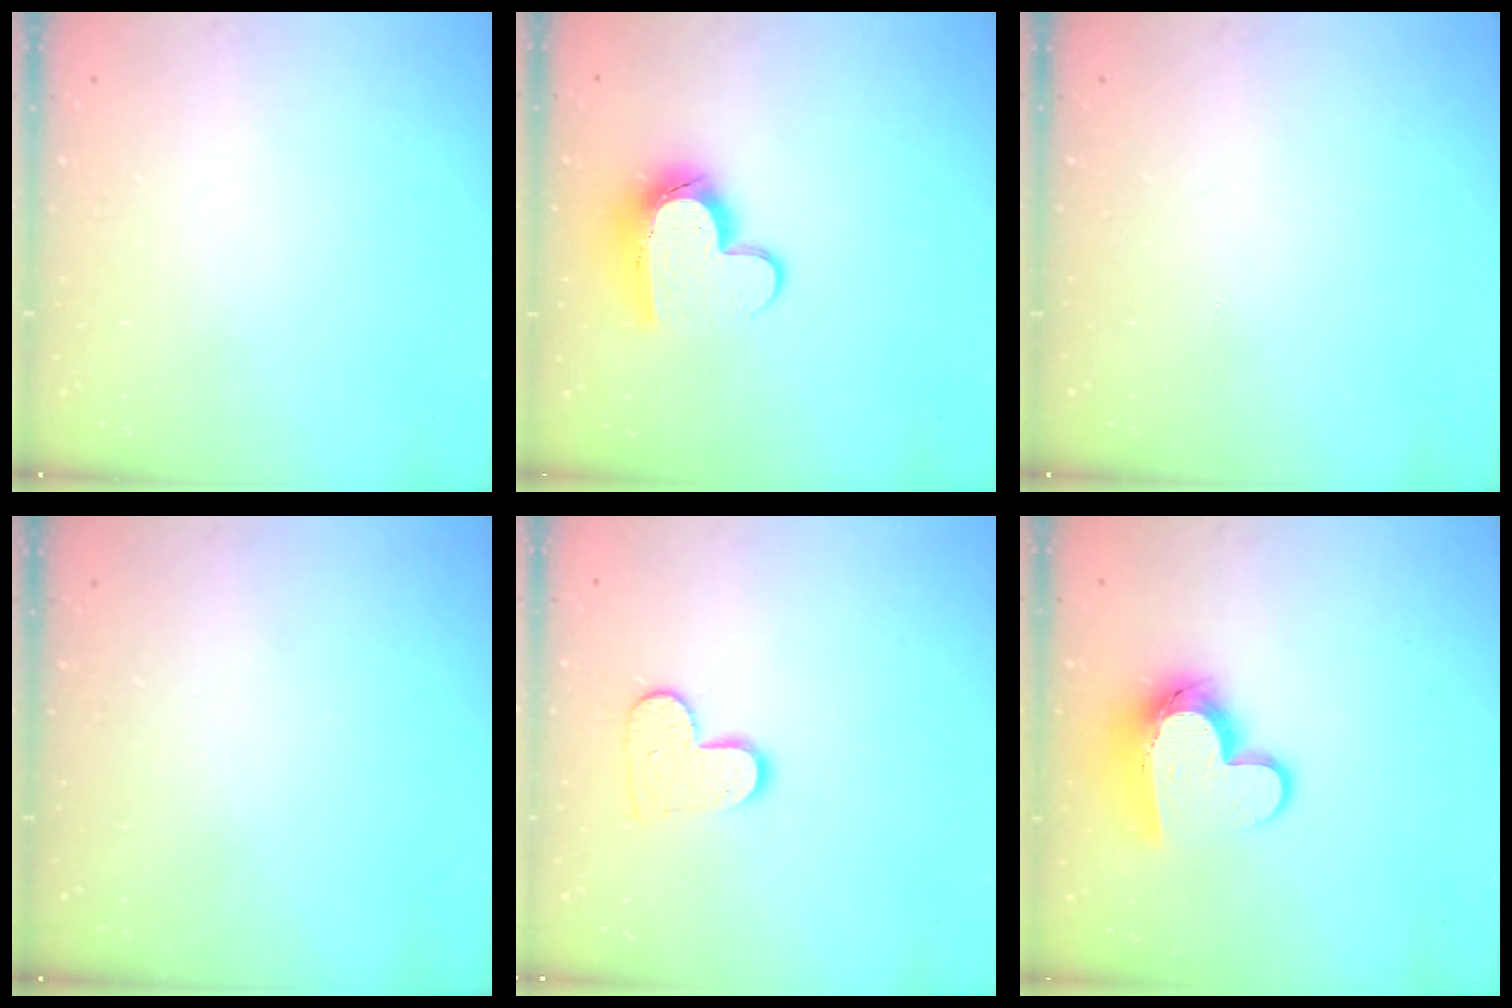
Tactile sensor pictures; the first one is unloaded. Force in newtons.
{"total": 11.7, "press": 11.7, "slide": 1.0}
{"total": 0.0}
{"total": 0.0}
{"total": 9.7, "press": 9.7, "slide": 0.5}
{"total": 13.2, "press": 13.2, "slide": 0.9}